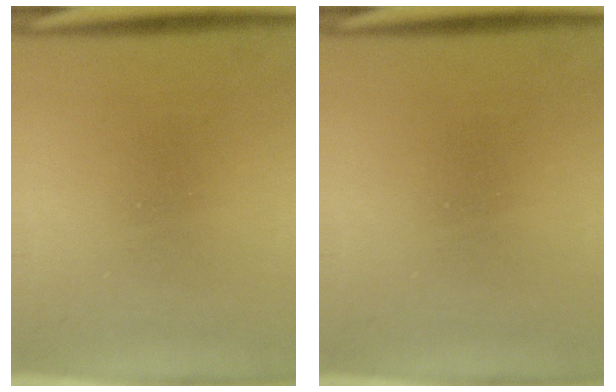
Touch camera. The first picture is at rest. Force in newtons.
{"total": 0.0}